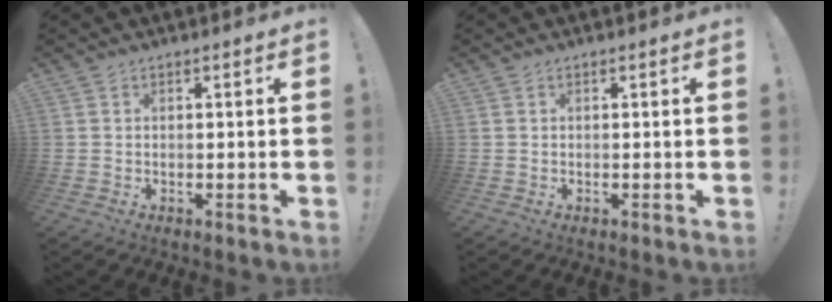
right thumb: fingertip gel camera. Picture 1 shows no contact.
{"total": 0.0}